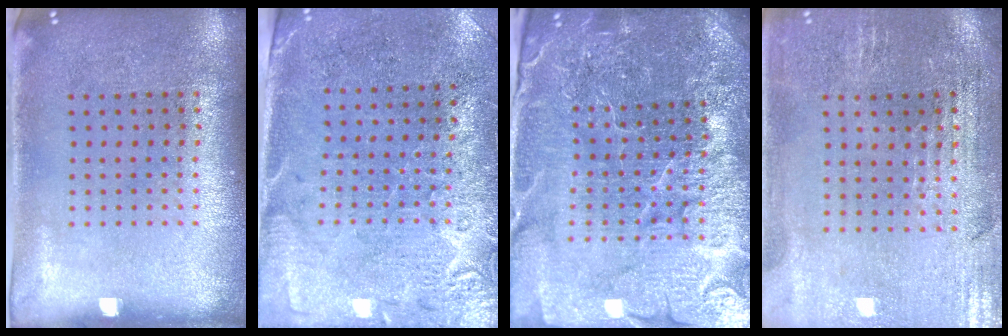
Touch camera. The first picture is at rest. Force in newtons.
{"total": 2.7, "press": 2.4, "slide": 1.3}
{"total": 5.7, "press": 5.2, "slide": 2.4}
{"total": 0.9, "press": 0.8, "slide": 0.4}